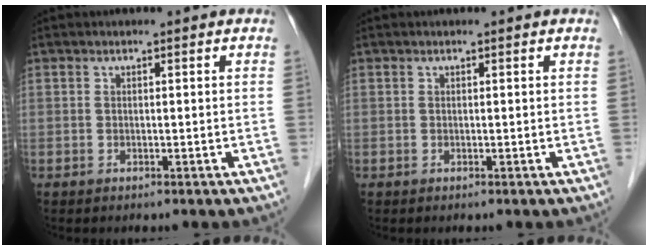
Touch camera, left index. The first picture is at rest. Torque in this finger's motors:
{"motor_torque": [0.00, 0.00, 0.00, 0.00]}